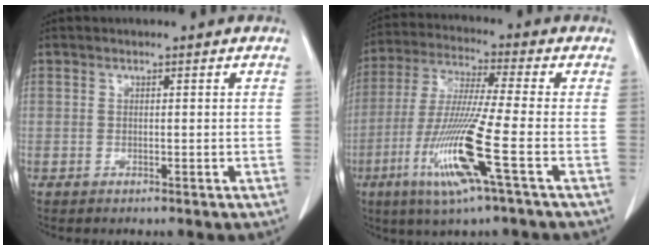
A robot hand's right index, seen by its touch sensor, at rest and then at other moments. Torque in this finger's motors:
{"motor_torque": [1.70, -0.44, 0.74, 0.15]}